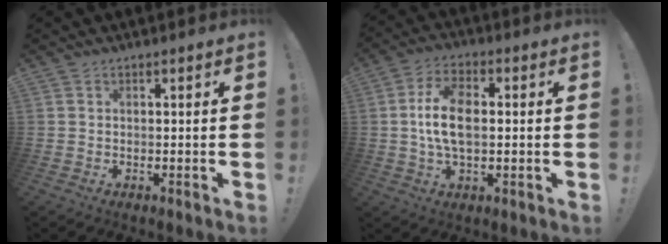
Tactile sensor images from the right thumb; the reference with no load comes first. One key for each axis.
{"total": 10.7, "fx": 0.3, "fy": 5.9, "fz": 9.0, "tx": -0.158, "ty": 0.004, "tz": 0.006}